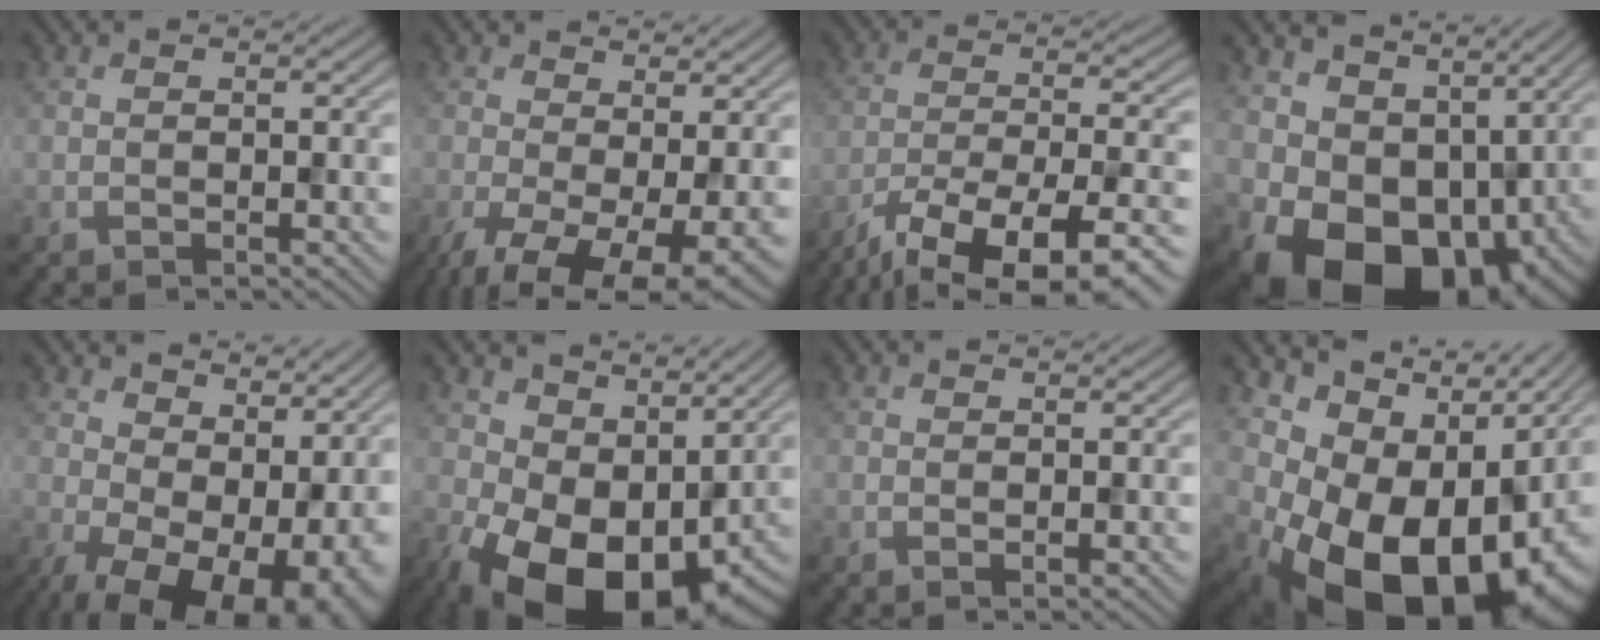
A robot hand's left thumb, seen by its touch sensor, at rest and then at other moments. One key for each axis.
{"total": 10.2, "fx": -3.3, "fy": 4.6, "fz": 8.4, "tx": -0.156, "ty": -0.029, "tz": -0.045}
{"total": 15.3, "fx": -11.5, "fy": 4.4, "fz": 9.2, "tx": -0.161, "ty": -0.029, "tz": -0.168}
{"total": 14.0, "fx": -0.6, "fy": 10.4, "fz": 9.4, "tx": -0.159, "ty": -0.034, "tz": 0.006}
{"total": 15.6, "fx": -1.0, "fy": 9.4, "fz": 12.4, "tx": -0.170, "ty": -0.031, "tz": 0.031}
{"total": 13.2, "fx": -1.1, "fy": 8.7, "fz": 9.8, "tx": -0.162, "ty": -0.021, "tz": -0.014}
{"total": 0.7, "fx": 0.0, "fy": 0.2, "fz": 0.6, "tx": -0.012, "ty": -0.003, "tz": 0.001}
{"total": 18.4, "fx": -1.8, "fy": 12.1, "fz": 13.7, "tx": -0.202, "ty": -0.039, "tz": -0.001}